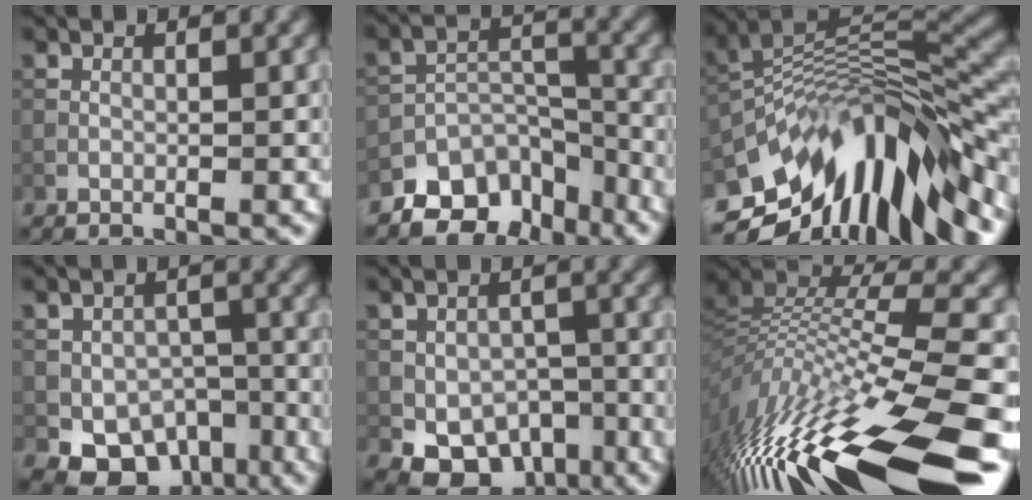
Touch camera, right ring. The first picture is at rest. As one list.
[{"total": 7.2, "force": [-5.7, 3.9, 2.3], "torque": [-0.025, -0.005, -0.091]}, {"total": 13.5, "force": [-7.0, 4.4, 10.7], "torque": [-0.185, 0.022, -0.120]}, {"total": 7.7, "force": [-4.1, 5.3, 3.6], "torque": [-0.041, -0.010, -0.054]}, {"total": 7.2, "force": [-3.4, 5.1, 3.7], "torque": [-0.047, -0.010, -0.046]}, {"total": 15.2, "force": [-7.7, 3.6, 12.6], "torque": [-0.248, 0.017, -0.140]}]